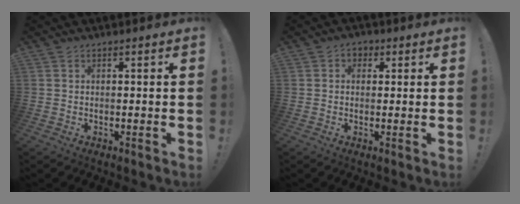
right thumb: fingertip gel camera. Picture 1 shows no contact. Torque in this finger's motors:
{"motor_torque": [0.17, 0.28, 0.04, -0.09, 0.00]}